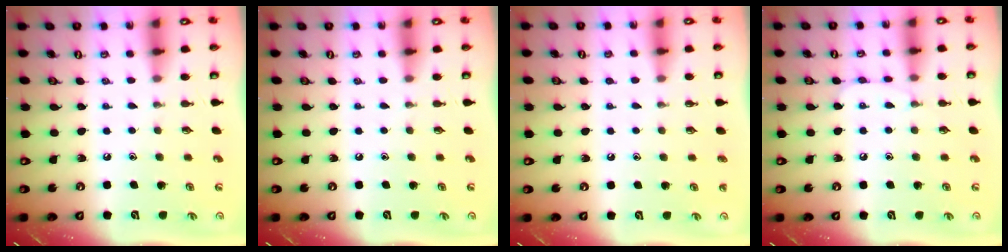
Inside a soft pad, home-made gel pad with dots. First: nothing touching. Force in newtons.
{"total": 0.0}
{"total": 0.7, "press": 0.7, "slide": 0.0}
{"total": 6.0, "press": 6.0, "slide": 0.5}